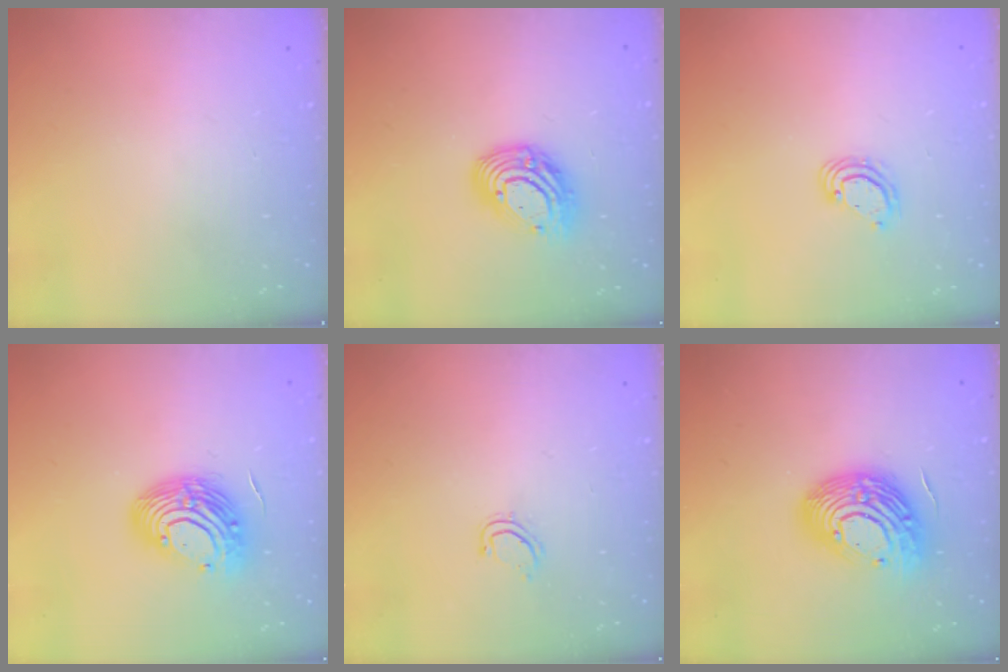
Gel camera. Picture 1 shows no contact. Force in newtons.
{"total": 12.0, "press": 11.9, "slide": 1.0}
{"total": 3.7, "press": 3.7, "slide": 0.3}
{"total": 12.8, "press": 12.6, "slide": 2.2}
{"total": 4.3, "press": 4.2, "slide": 1.0}
{"total": 17.0, "press": 16.9, "slide": 1.2}